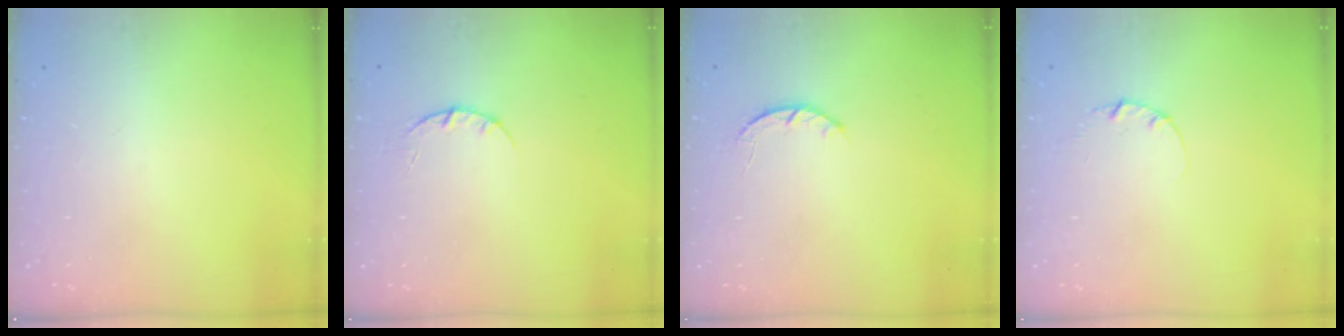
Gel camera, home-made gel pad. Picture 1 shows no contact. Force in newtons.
{"total": 2.3, "press": 2.3, "slide": 0.3}
{"total": 2.6, "press": 2.5, "slide": 0.4}
{"total": 1.3, "press": 1.3, "slide": 0.2}